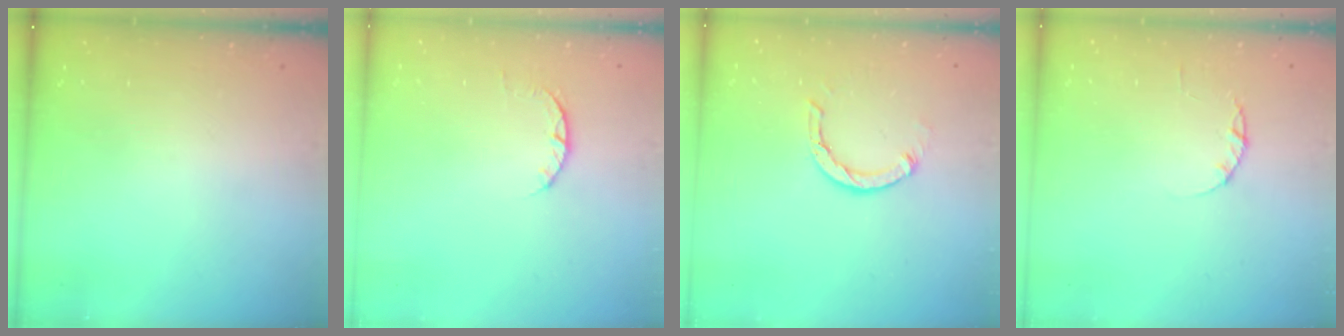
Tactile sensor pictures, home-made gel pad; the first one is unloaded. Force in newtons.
{"total": 3.2, "press": 3.2, "slide": 0.4}
{"total": 4.0, "press": 4.0, "slide": 0.4}
{"total": 1.7, "press": 1.7, "slide": 0.3}